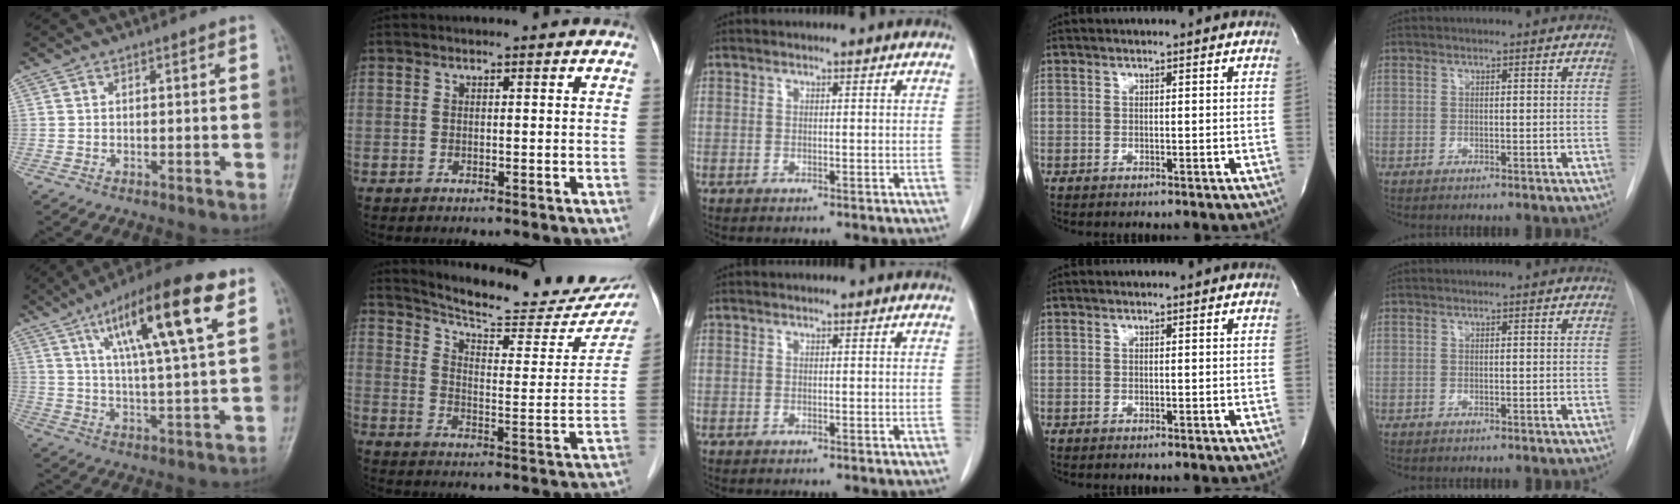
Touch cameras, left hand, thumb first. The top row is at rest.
{"thumb": {"total": 19.0, "force": [8.6, 3.8, 16.5], "torque": [-0.260, -0.014, 0.138]}, "index": {"total": 21.8, "force": [19.6, 3.8, 8.6], "torque": [-0.121, -0.052, 0.247]}}